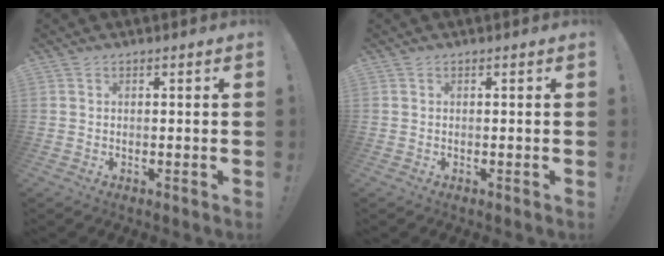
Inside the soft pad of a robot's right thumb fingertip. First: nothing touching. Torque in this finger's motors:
{"motor_torque": [-0.03, -0.03, 0.18, 0.08, 0.00]}